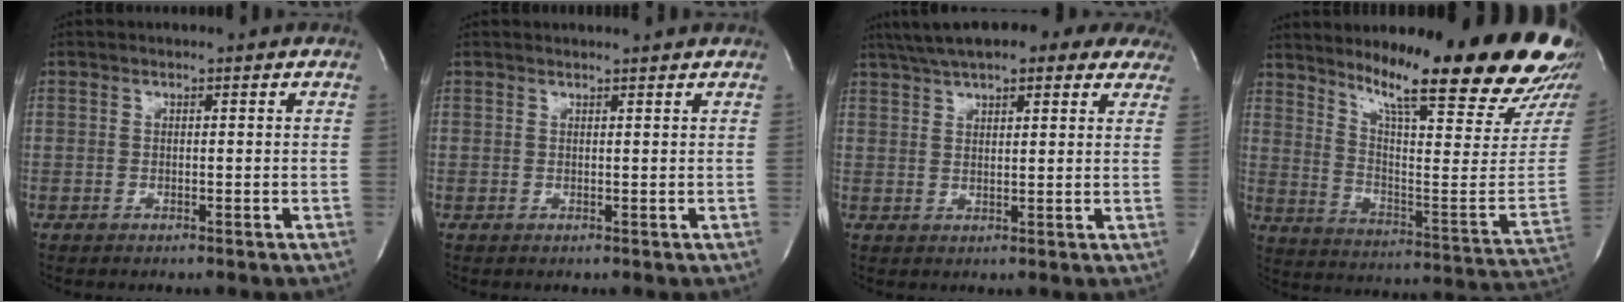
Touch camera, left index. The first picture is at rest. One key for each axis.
{"total": 1.6, "fx": 1.5, "fy": -0.4, "fz": 0.1, "tx": -0.011, "ty": -0.001, "tz": 0.021}
{"total": 19.9, "fx": 16.0, "fy": 5.3, "fz": 10.7, "tx": -0.168, "ty": 0.054, "tz": 0.208}
{"total": 25.8, "fx": 19.6, "fy": 1.7, "fz": 16.7, "tx": -0.258, "ty": -0.084, "tz": 0.266}